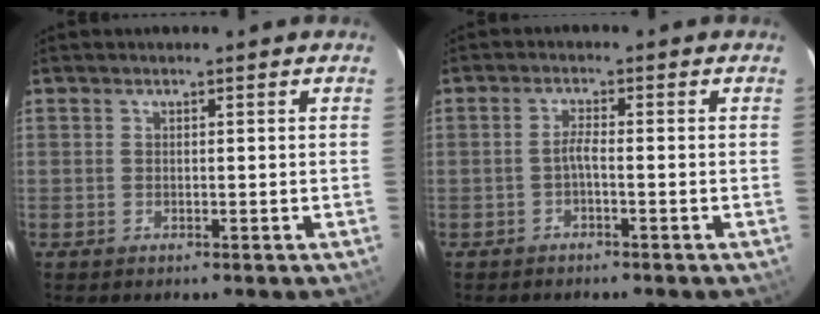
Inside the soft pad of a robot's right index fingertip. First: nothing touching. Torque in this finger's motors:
{"motor_torque": [0.33, -0.29, 0.20, 0.06]}